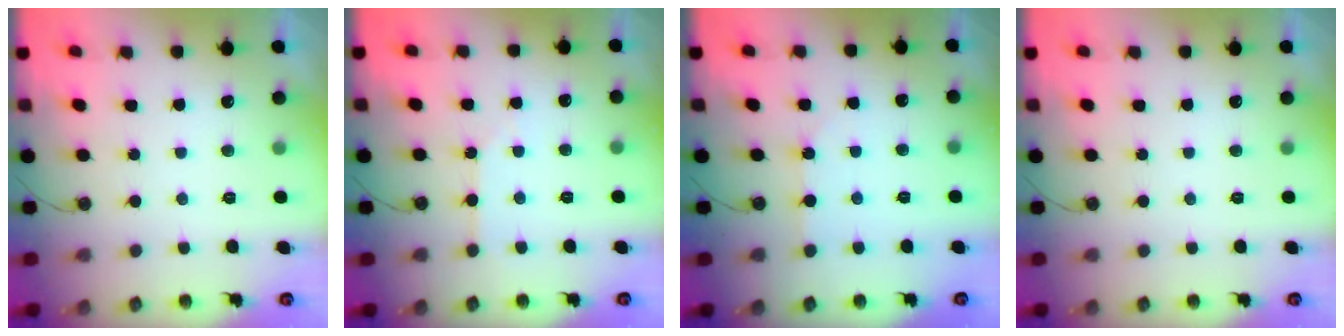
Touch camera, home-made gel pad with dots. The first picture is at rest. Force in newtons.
{"total": 2.6, "press": 2.6, "slide": 0.5}
{"total": 2.7, "press": 2.7, "slide": 0.5}
{"total": 0.0}